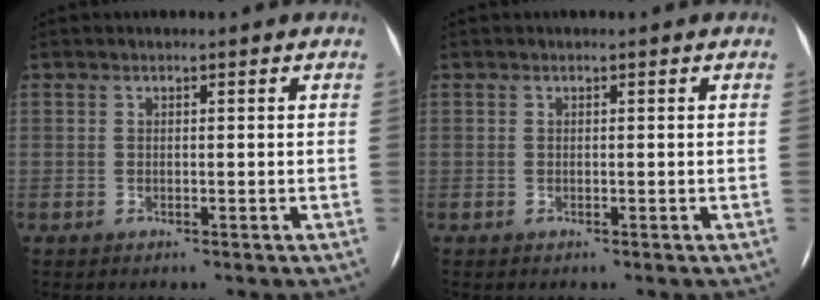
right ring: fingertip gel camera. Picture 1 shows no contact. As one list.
[{"total": 0.0}]